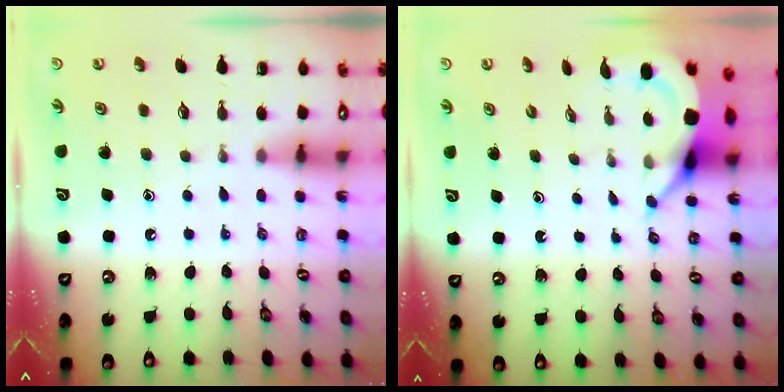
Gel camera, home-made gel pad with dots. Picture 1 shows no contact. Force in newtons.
{"total": 5.1, "press": 5.0, "slide": 0.7}